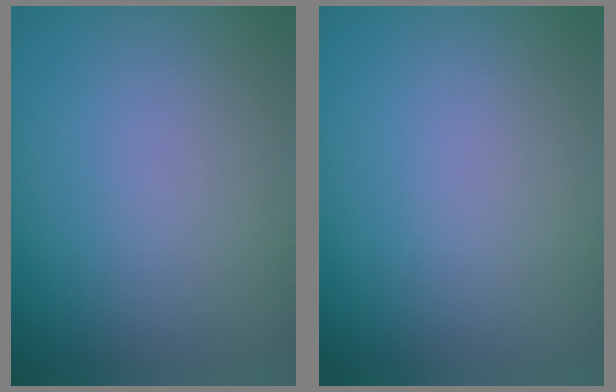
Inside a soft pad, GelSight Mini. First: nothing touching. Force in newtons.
{"total": 0.0}